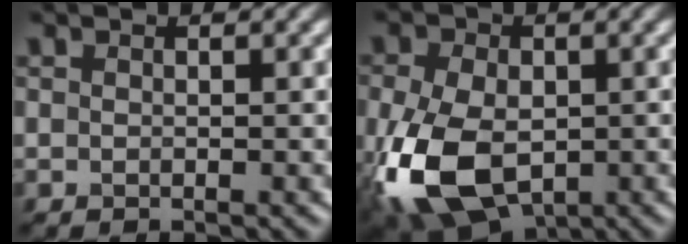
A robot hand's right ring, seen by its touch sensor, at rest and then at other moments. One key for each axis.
{"total": 10.9, "fx": -3.1, "fy": 6.9, "fz": 7.8, "tx": -0.185, "ty": -0.030, "tz": -0.058}